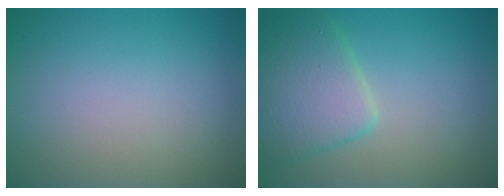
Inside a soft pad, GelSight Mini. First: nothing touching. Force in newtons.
{"total": 5.1, "press": 5.1, "slide": 0.3}